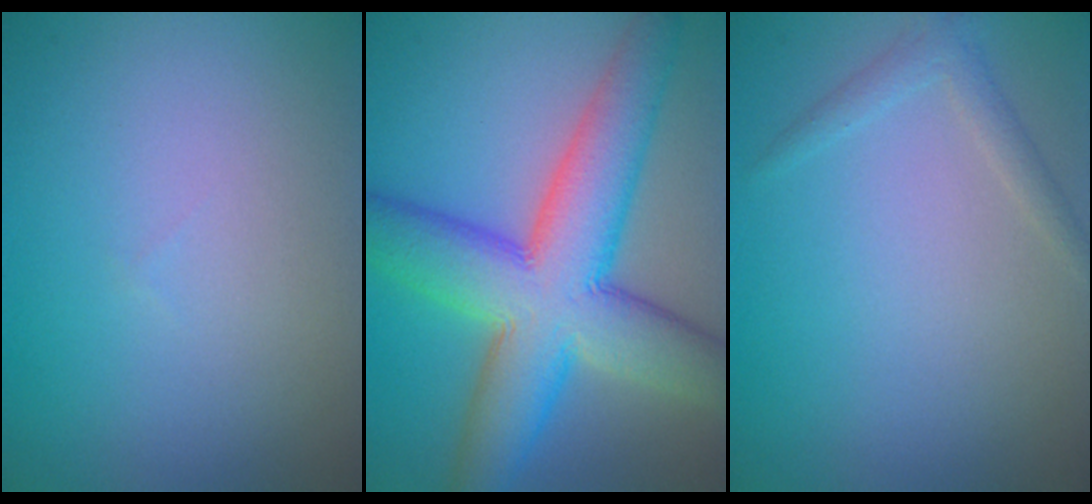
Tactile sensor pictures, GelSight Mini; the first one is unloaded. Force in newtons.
{"total": 11.4, "press": 11.4, "slide": 0.2}
{"total": 1.4, "press": 1.4, "slide": 0.1}